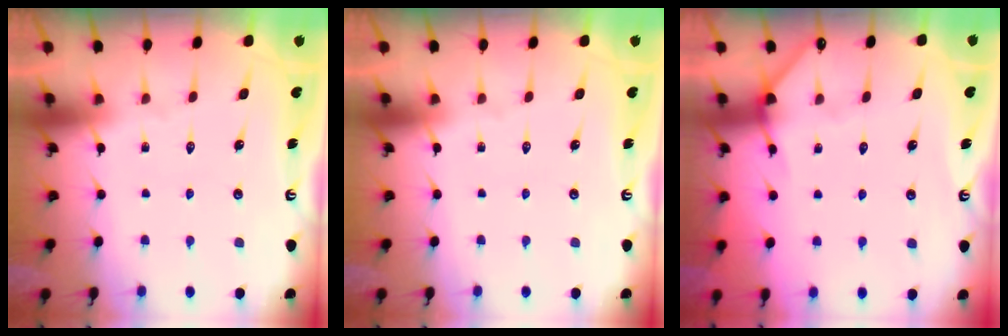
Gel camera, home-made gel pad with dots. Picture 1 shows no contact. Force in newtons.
{"total": 0.0}
{"total": 3.7, "press": 3.7, "slide": 0.5}